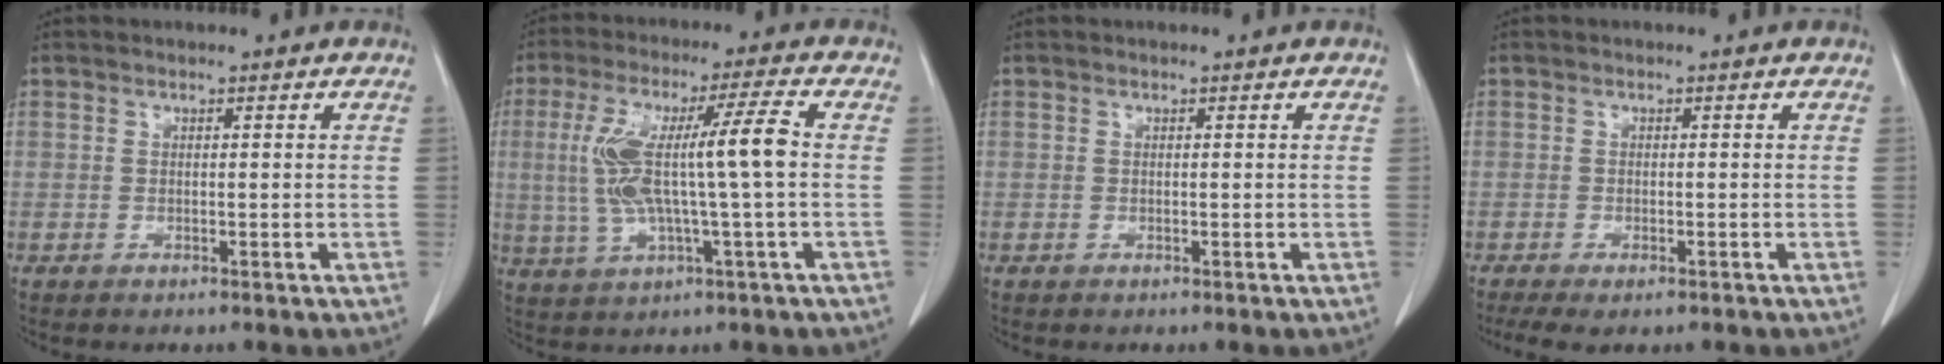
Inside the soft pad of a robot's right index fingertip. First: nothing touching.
{"total": 12.4, "force": [0.4, 0.3, 12.4], "torque": [-0.252, 0.018, 0.008]}
{"total": 0.0}
{"total": 5.1, "force": [-3.7, 1.8, 3.0], "torque": [-0.047, -0.013, -0.056]}